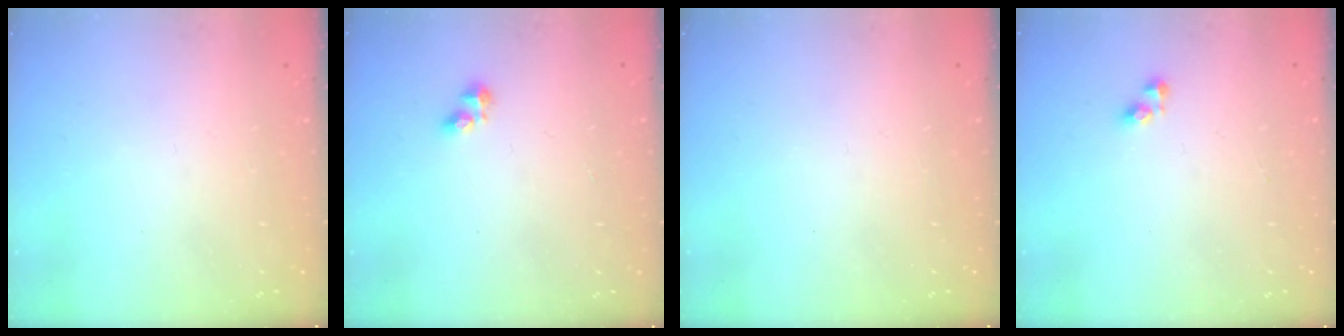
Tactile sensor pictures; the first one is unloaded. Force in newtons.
{"total": 2.7, "press": 2.7, "slide": 0.3}
{"total": 0.0}
{"total": 3.8, "press": 3.7, "slide": 0.4}